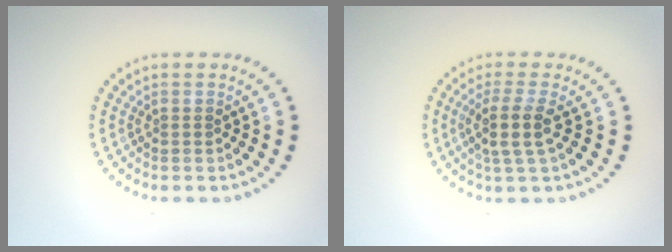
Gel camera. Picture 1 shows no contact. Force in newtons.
{"total": 2.9, "press": 2.3, "slide": 1.6}